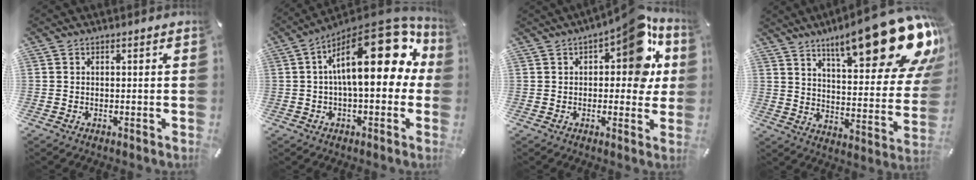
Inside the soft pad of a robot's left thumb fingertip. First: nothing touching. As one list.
[{"total": 23.8, "force": [5.6, 9.8, 21.0], "torque": [-0.313, -0.037, 0.093]}, {"total": 13.1, "force": [4.9, 6.7, 10.2], "torque": [-0.111, -0.030, 0.075]}, {"total": 24.2, "force": [15.7, 8.1, 16.5], "torque": [-0.216, -0.119, 0.254]}]